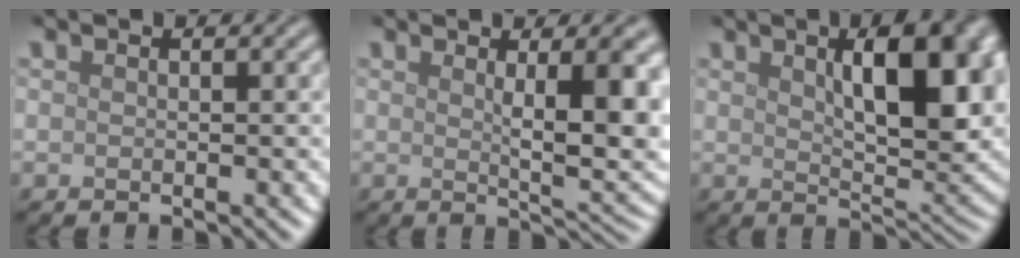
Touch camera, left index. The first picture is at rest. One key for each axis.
{"total": 7.4, "fx": 1.4, "fy": 2.1, "fz": 6.9, "tx": -0.094, "ty": -0.007, "tz": 0.029}
{"total": 10.4, "fx": 3.0, "fy": 4.0, "fz": 9.1, "tx": -0.126, "ty": 0.002, "tz": 0.051}